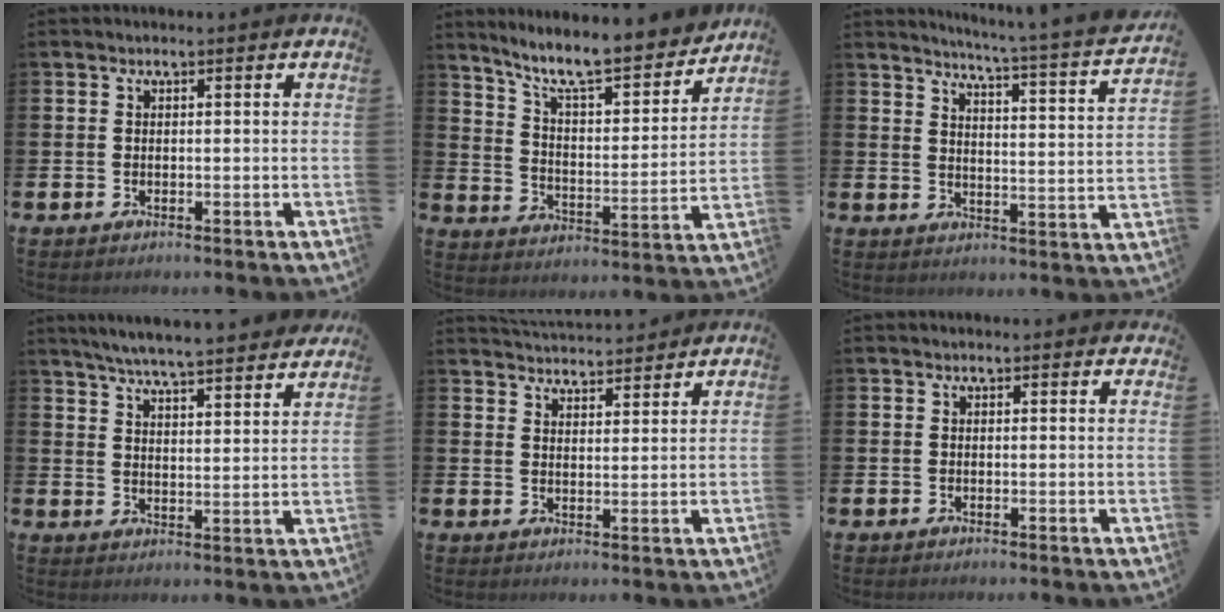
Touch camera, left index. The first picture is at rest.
{"total": 9.5, "force": [8.7, 1.4, 3.8], "torque": [-0.098, -0.065, 0.145]}
{"total": 4.4, "force": [3.9, -0.8, 1.7], "torque": [-0.039, -0.045, 0.056]}
{"total": 6.2, "force": [6.0, 0.0, 1.3], "torque": [-0.044, -0.043, 0.105]}
{"total": 4.4, "force": [4.4, 0.4, -0.2], "torque": [-0.008, -0.026, 0.081]}
{"total": 0.5, "force": [0.5, 0.1, 0.2], "torque": [0.004, -0.001, 0.007]}